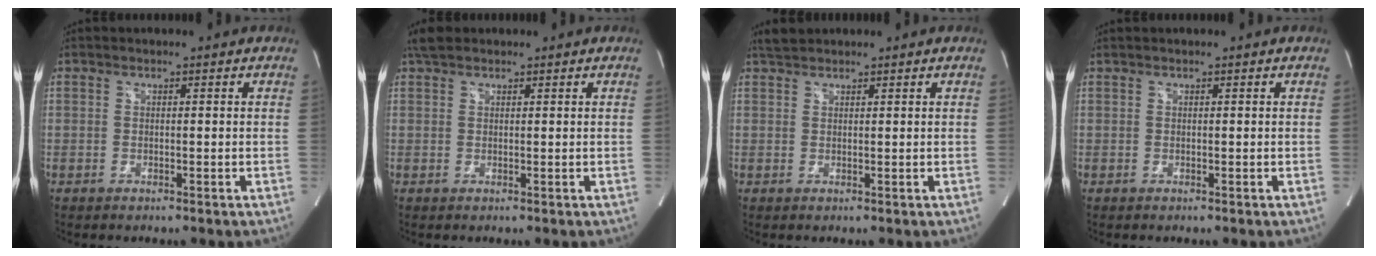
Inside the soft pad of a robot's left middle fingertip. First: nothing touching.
{"total": 2.4, "force": [2.0, 1.0, 1.0], "torque": [-0.023, 0.017, 0.035]}
{"total": 1.9, "force": [1.8, 0.3, 0.3], "torque": [-0.014, 0.012, 0.037]}
{"total": 0.6, "force": [0.6, 0.0, 0.3], "torque": [-0.010, 0.017, 0.016]}